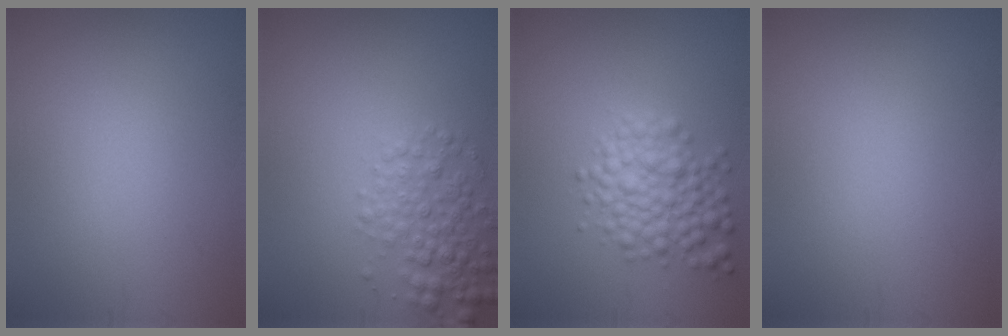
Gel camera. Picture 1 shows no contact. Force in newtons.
{"total": 3.3, "press": 3.3, "slide": 0.1}
{"total": 4.1, "press": 4.1, "slide": 0.1}
{"total": 0.0}